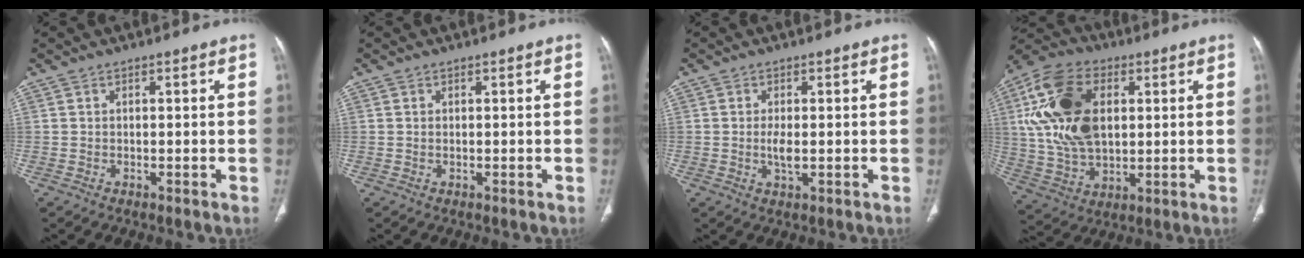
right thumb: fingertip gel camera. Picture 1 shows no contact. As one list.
[{"total": 0.0}, {"total": 2.8, "force": [-0.2, 1.0, 2.6], "torque": [-0.057, -0.006, -0.003]}, {"total": 19.5, "force": [4.1, 12.0, 14.8], "torque": [-0.278, 0.002, 0.077]}]